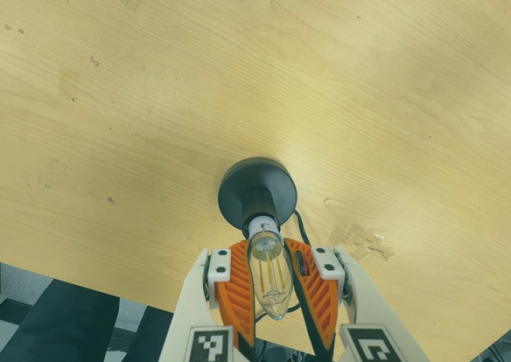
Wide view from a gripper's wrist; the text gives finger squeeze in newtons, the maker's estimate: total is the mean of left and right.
{"total": 15.5, "left": 16.1, "right": 14.8}